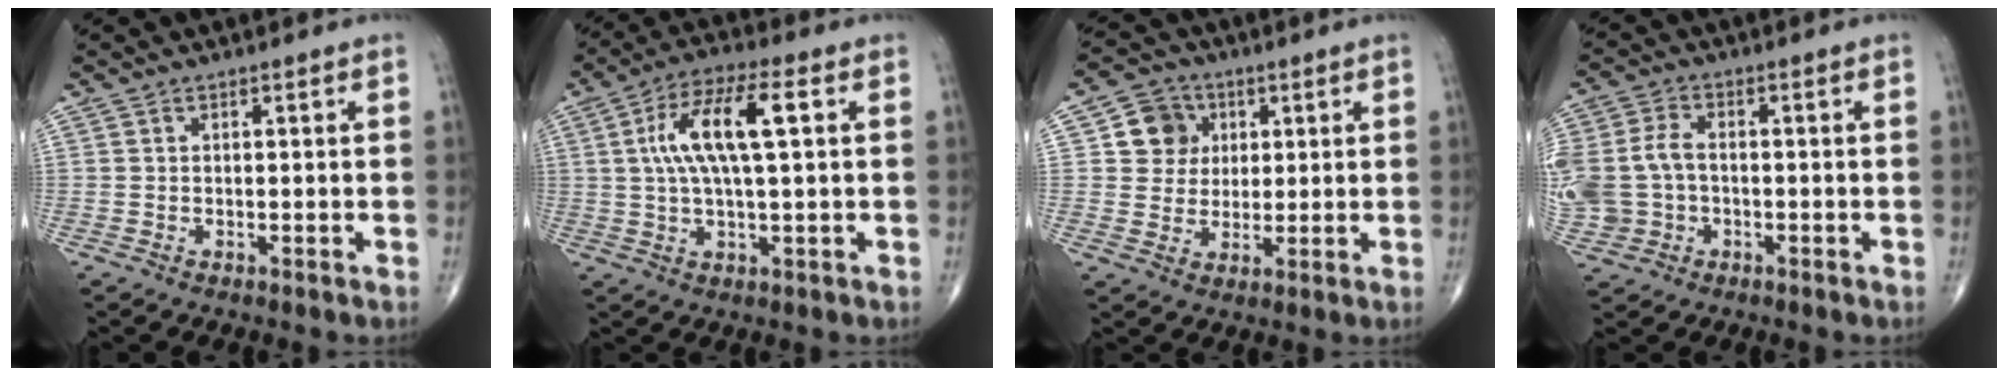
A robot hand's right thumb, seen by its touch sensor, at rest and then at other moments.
{"total": 12.5, "force": [2.5, 3.8, 11.6], "torque": [-0.232, 0.021, 0.041]}
{"total": 7.6, "force": [2.2, 6.9, 2.4], "torque": [-0.005, -0.002, 0.035]}
{"total": 11.7, "force": [-1.2, 9.2, 7.2], "torque": [-0.183, 0.018, -0.017]}